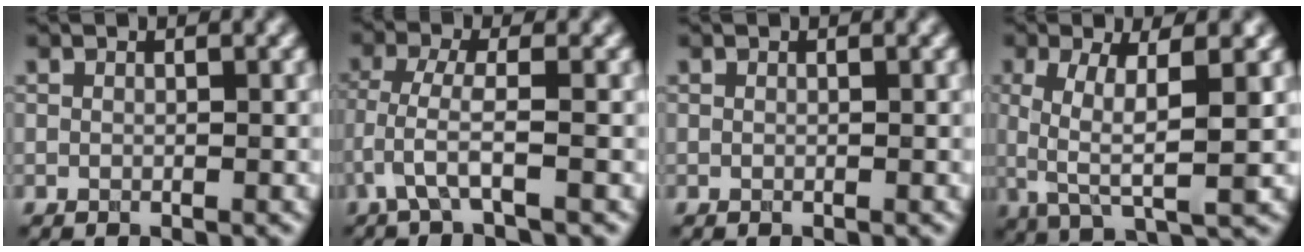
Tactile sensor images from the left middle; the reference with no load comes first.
{"total": 3.2, "force": [-1.5, 0.2, 2.7], "torque": [-0.060, 0.002, -0.038]}
{"total": 0.0}
{"total": 6.3, "force": [0.3, 1.9, 6.0], "torque": [-0.120, -0.003, 0.006]}